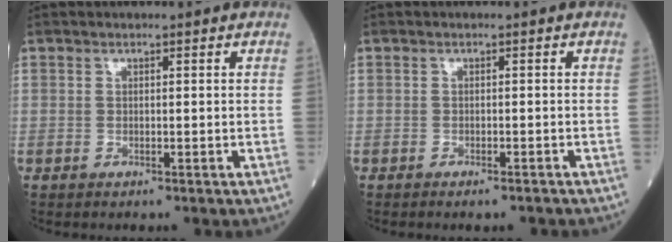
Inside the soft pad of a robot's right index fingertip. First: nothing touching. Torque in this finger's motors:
{"motor_torque": [-0.24, -0.07, 0.08, -0.01]}